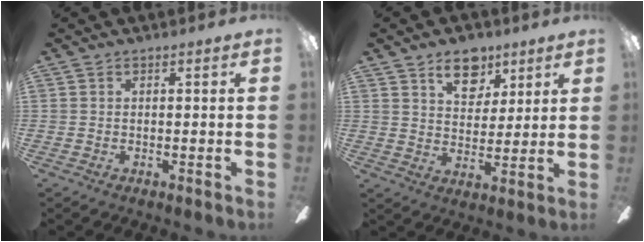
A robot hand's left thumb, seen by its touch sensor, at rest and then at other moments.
{"total": 10.0, "force": [6.3, 6.2, 4.8], "torque": [-0.048, -0.026, 0.109]}